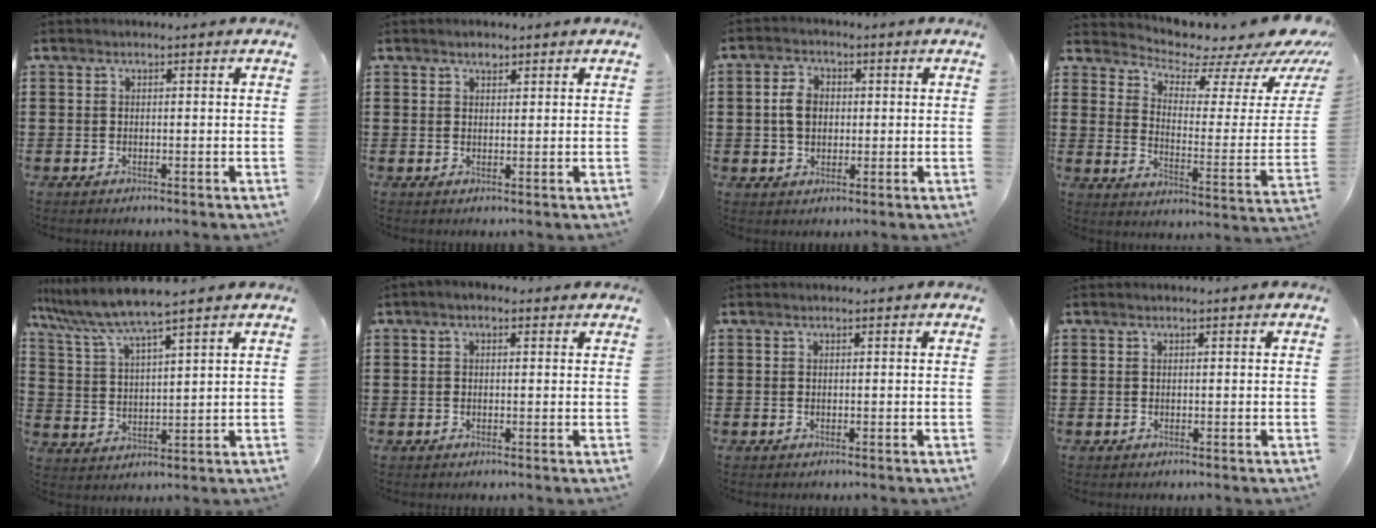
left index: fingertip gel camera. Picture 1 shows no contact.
{"total": 1.2, "force": [1.0, 0.6, 0.5], "torque": [-0.012, 0.002, 0.018]}
{"total": 4.7, "force": [0.3, 3.3, 3.2], "torque": [-0.076, 0.011, 0.001]}
{"total": 4.9, "force": [4.2, 1.6, 1.9], "torque": [-0.050, -0.045, 0.065]}
{"total": 6.3, "force": [5.6, -0.3, 3.0], "torque": [-0.081, -0.026, 0.095]}
{"total": 1.1, "force": [0.1, 0.9, 0.7], "torque": [-0.015, 0.008, 0.001]}
{"total": 0.0}
{"total": 0.0}